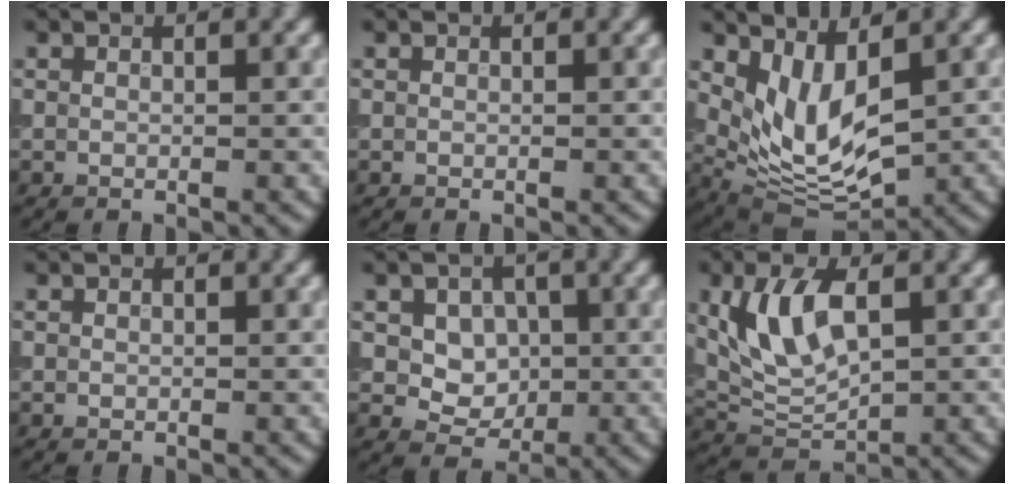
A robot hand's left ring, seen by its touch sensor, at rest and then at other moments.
{"total": 0.0}
{"total": 6.0, "force": [1.4, 3.0, 5.0], "torque": [-0.111, -0.021, 0.036]}
{"total": 0.0}
{"total": 4.0, "force": [0.7, 3.2, 2.3], "torque": [-0.034, -0.003, 0.014]}
{"total": 5.7, "force": [1.5, 2.8, 4.7], "torque": [-0.100, 0.003, 0.033]}